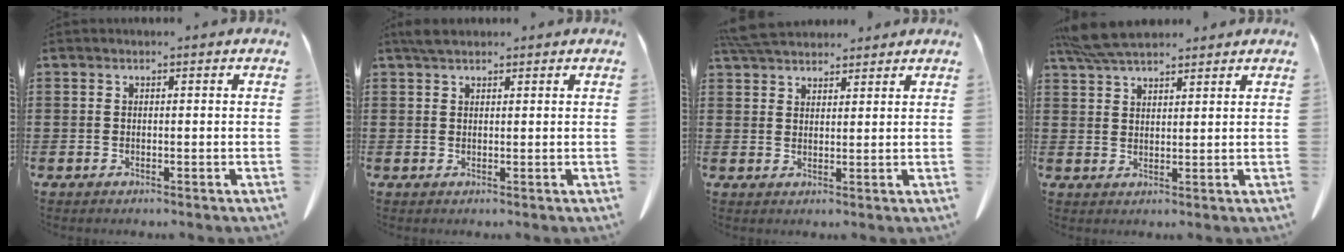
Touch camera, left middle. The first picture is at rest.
{"total": 2.1, "force": [1.8, 0.7, 0.9], "torque": [-0.024, 0.002, 0.035]}
{"total": 5.1, "force": [4.7, 1.1, 1.4], "torque": [-0.040, -0.007, 0.093]}
{"total": 5.9, "force": [5.1, 1.4, 2.6], "torque": [-0.065, -0.008, 0.099]}